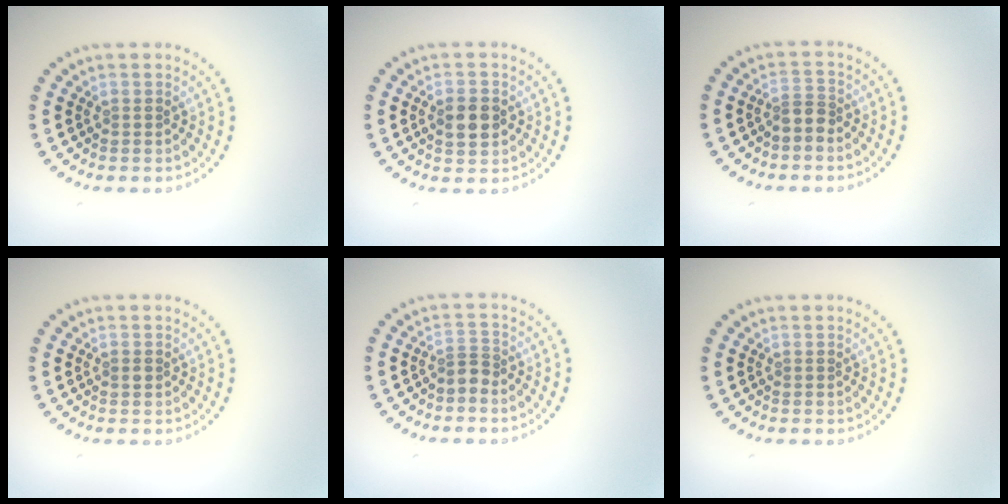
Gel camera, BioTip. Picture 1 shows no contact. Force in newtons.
{"total": 3.0, "press": 3.0, "slide": 0.1}
{"total": 1.5, "press": 1.2, "slide": 1.0}
{"total": 0.7, "press": 0.7, "slide": 0.0}
{"total": 1.4, "press": 0.9, "slide": 1.0}
{"total": 0.0}